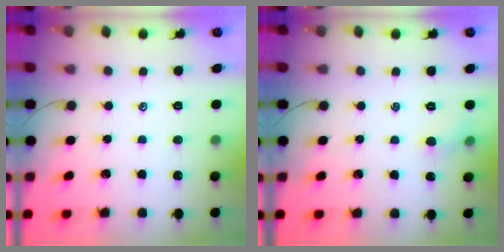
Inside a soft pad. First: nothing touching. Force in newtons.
{"total": 3.4, "press": 3.2, "slide": 1.2}